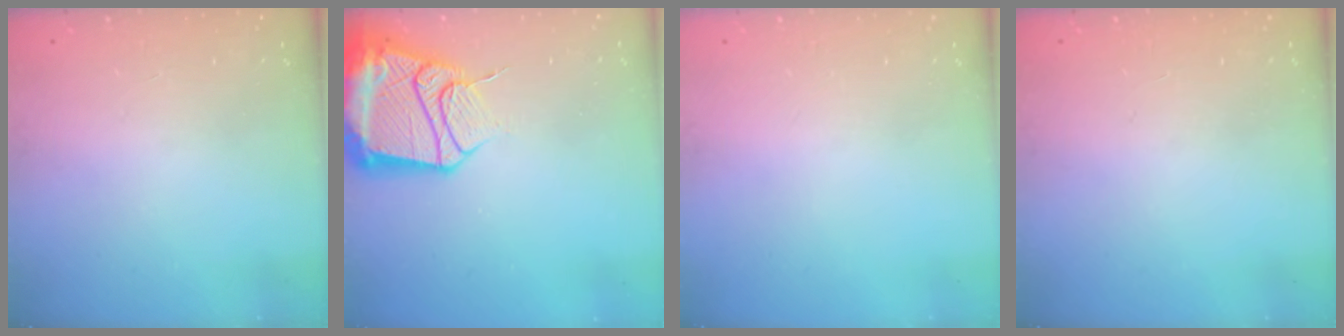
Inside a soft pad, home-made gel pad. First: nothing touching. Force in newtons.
{"total": 20.6, "press": 20.5, "slide": 2.3}
{"total": 0.0}
{"total": 0.0}